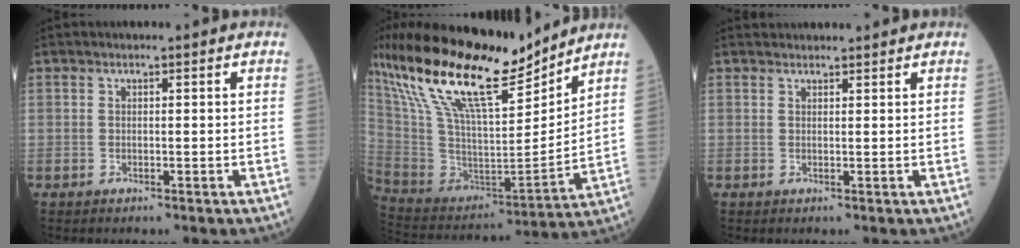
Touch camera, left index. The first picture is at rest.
{"total": 23.6, "force": [17.9, 4.7, 14.7], "torque": [-0.282, 0.003, 0.326]}
{"total": 3.5, "force": [3.4, 0.5, 0.6], "torque": [-0.006, 0.029, 0.048]}